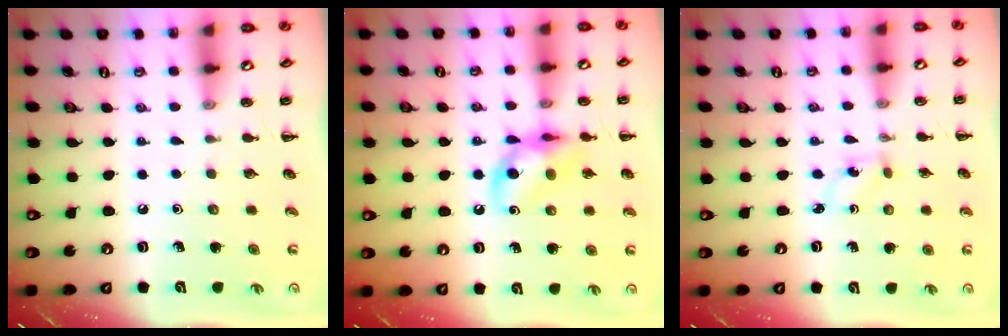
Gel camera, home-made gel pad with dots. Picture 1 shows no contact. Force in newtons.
{"total": 12.5, "press": 12.4, "slide": 1.7}
{"total": 2.0, "press": 1.8, "slide": 0.8}